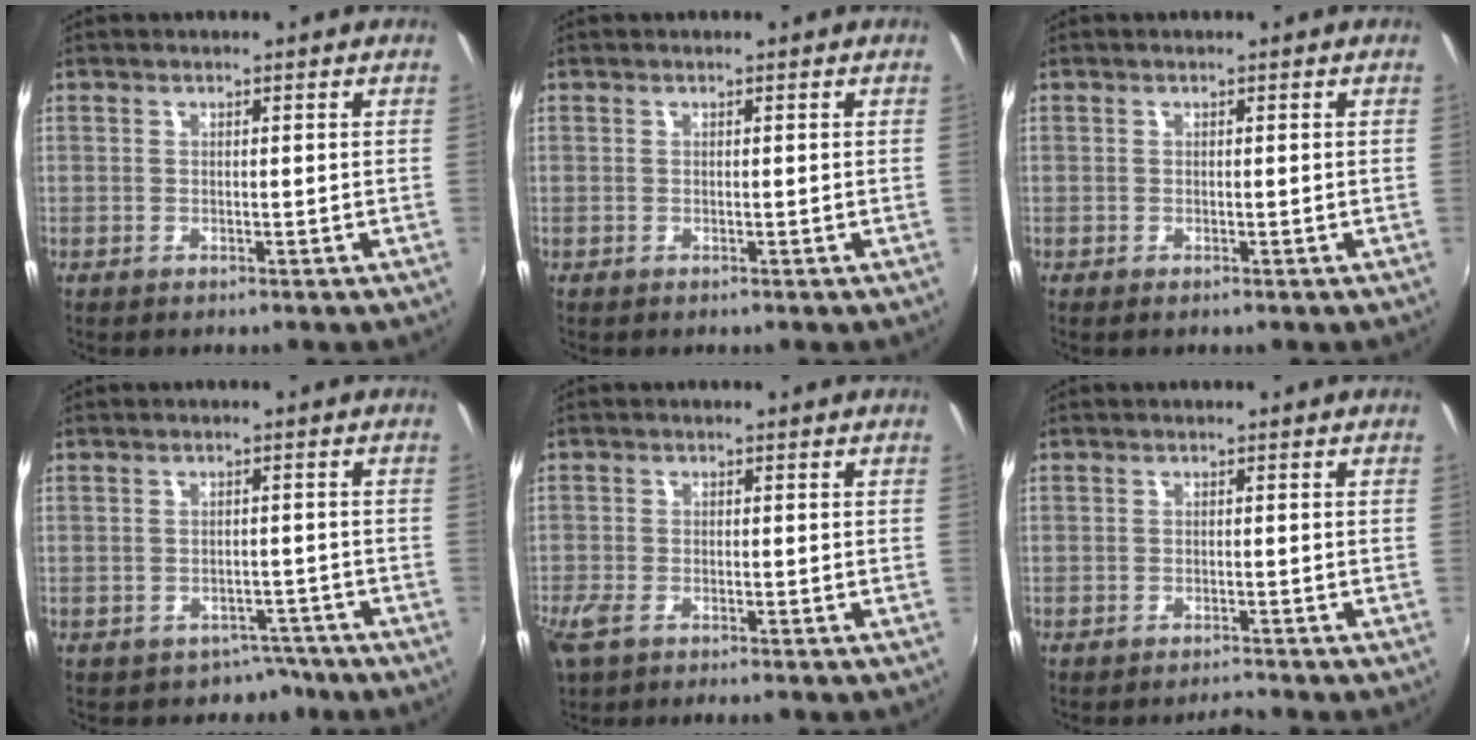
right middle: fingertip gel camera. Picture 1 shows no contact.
{"total": 0.0}
{"total": 0.0}
{"total": 4.1, "force": [-3.1, 2.7, 0.1], "torque": [-0.003, 0.013, -0.040]}
{"total": 4.1, "force": [-2.7, 1.6, 2.6], "torque": [-0.069, -0.012, -0.052]}
{"total": 1.8, "force": [-1.7, -0.1, 0.2], "torque": [-0.011, -0.007, -0.031]}